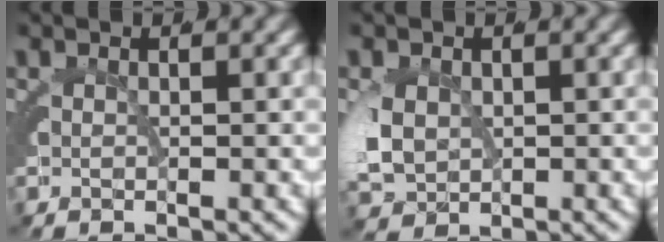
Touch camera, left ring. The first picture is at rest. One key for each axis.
{"total": 3.9, "fx": -0.2, "fy": 3.0, "fz": 2.4, "tx": -0.077, "ty": -0.017, "tz": 0.011}